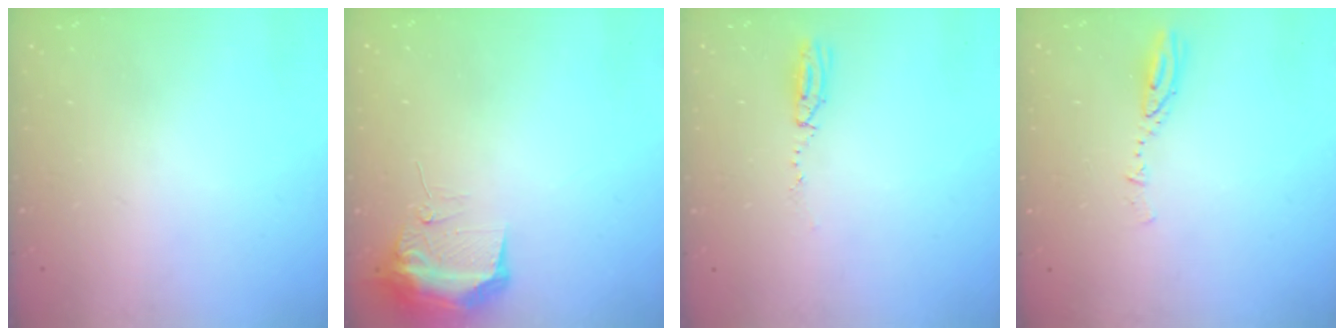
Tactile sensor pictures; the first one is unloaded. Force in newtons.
{"total": 10.1, "press": 10.1, "slide": 0.3}
{"total": 3.1, "press": 2.5, "slide": 1.9}
{"total": 4.0, "press": 4.0, "slide": 0.3}